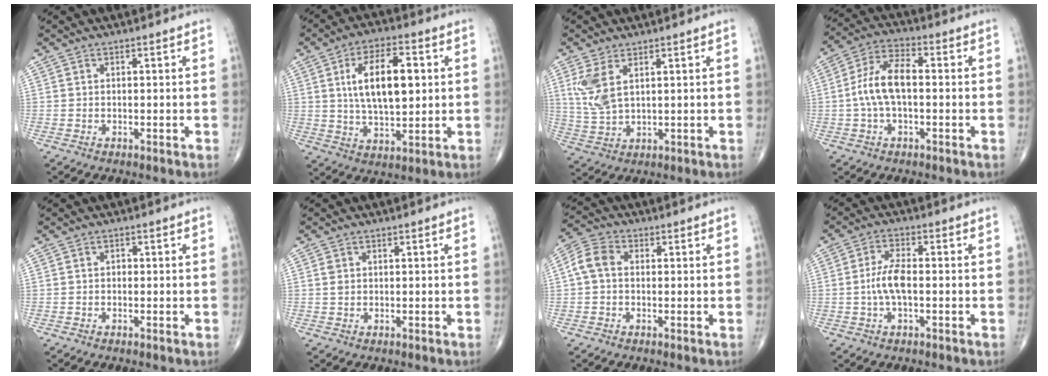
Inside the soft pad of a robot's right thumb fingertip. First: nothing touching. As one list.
[{"total": 14.0, "force": [2.6, 6.6, 12.1], "torque": [-0.190, -0.003, 0.048]}, {"total": 6.6, "force": [2.6, 3.0, 5.3], "torque": [-0.122, -0.009, 0.063]}, {"total": 9.5, "force": [-0.4, 4.7, 8.2], "torque": [-0.168, 0.030, -0.014]}, {"total": 0.6, "force": [-0.1, 0.5, 0.3], "torque": [-0.001, 0.002, -0.007]}, {"total": 1.3, "force": [0.2, 1.0, 0.7], "torque": [-0.012, -0.001, 0.006]}, {"total": 5.3, "force": [0.2, 3.9, 3.7], "torque": [-0.075, 0.017, -0.004]}, {"total": 5.4, "force": [-0.7, 2.0, 4.9], "torque": [-0.108, 0.013, -0.017]}]